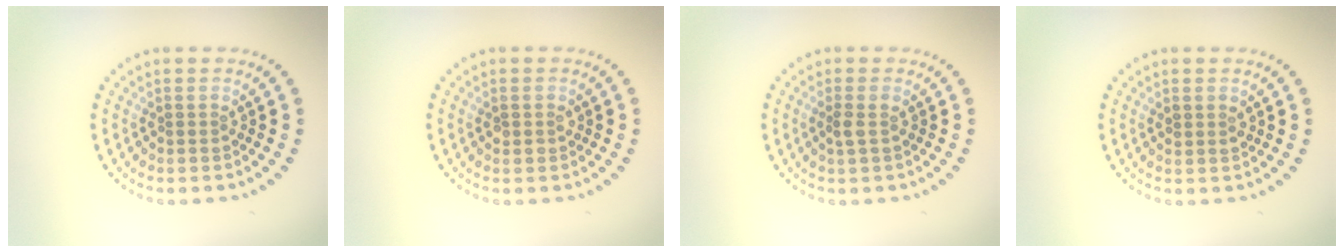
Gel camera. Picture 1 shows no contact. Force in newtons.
{"total": 1.2, "press": 1.1, "slide": 0.3}
{"total": 0.9, "press": 0.8, "slide": 0.3}
{"total": 1.1, "press": 1.0, "slide": 0.5}